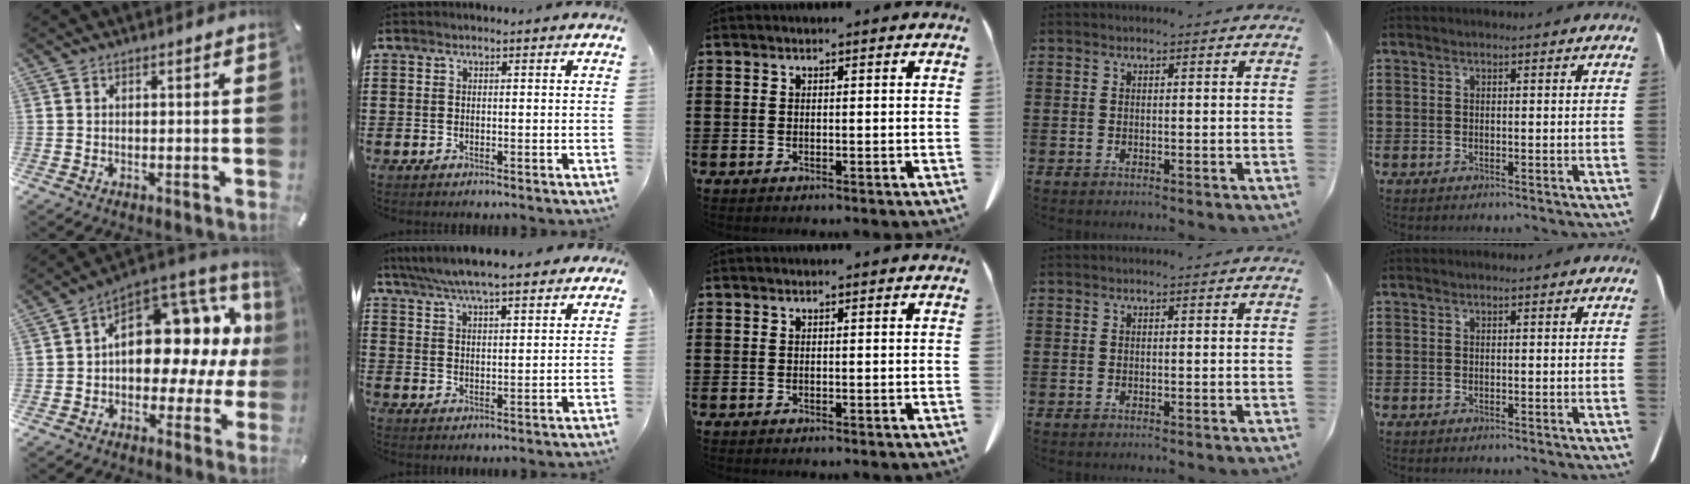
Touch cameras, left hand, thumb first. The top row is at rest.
{"thumb": {"total": 15.9, "force": [4.5, 10.9, 10.7], "torque": [-0.120, -0.057, 0.074]}, "index": {"total": 5.9, "force": [5.4, 0.6, 2.4], "torque": [-0.066, -0.016, 0.095]}}